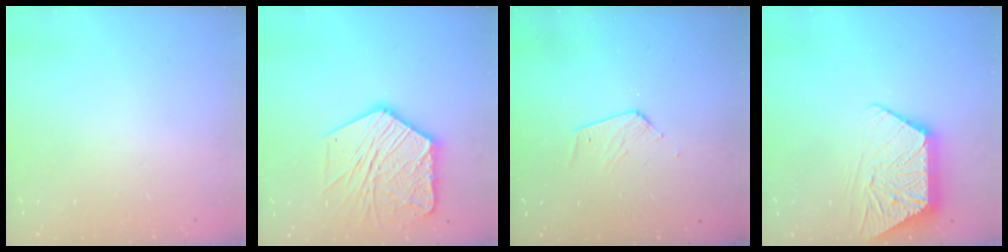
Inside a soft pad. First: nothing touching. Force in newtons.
{"total": 17.1, "press": 17.0, "slide": 1.7}
{"total": 4.4, "press": 4.4, "slide": 0.4}
{"total": 11.2, "press": 11.2, "slide": 0.7}